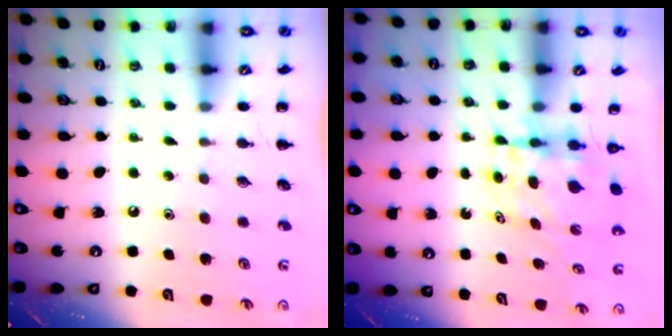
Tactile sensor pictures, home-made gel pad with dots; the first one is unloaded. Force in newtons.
{"total": 5.4, "press": 5.3, "slide": 1.1}